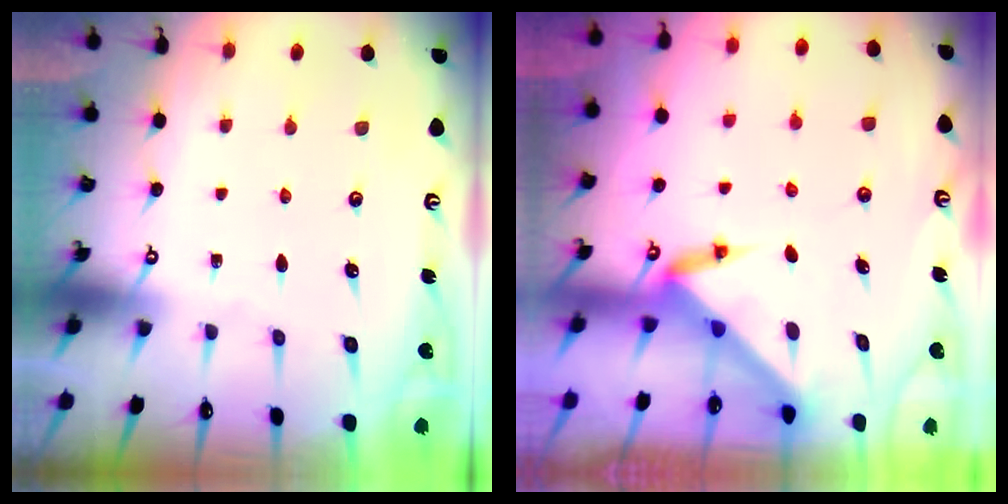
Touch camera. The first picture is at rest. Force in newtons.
{"total": 3.4, "press": 3.4, "slide": 0.1}